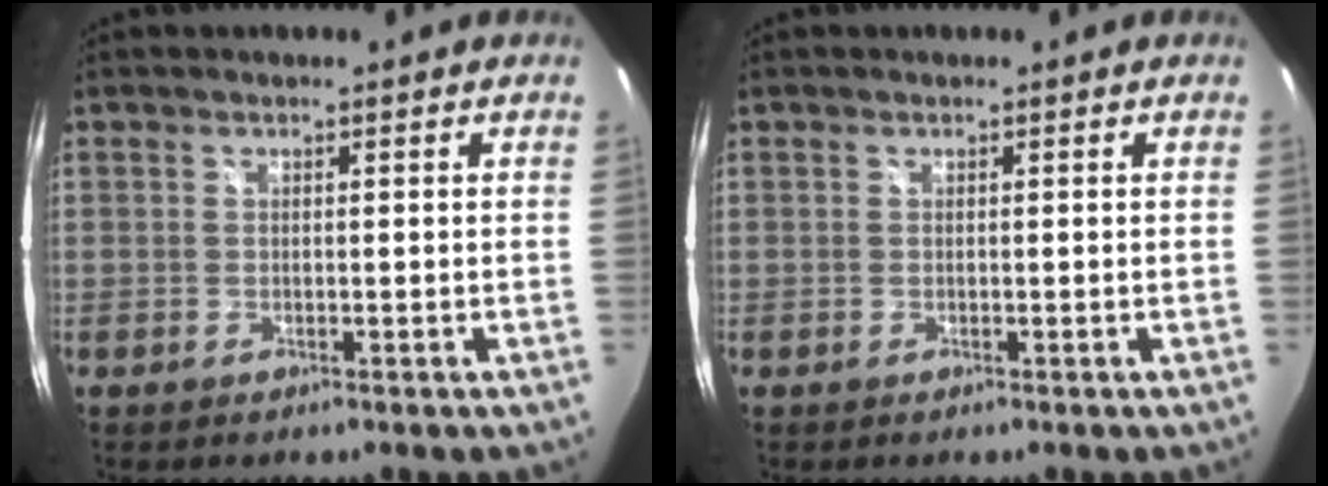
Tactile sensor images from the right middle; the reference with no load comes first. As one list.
[{"total": 0.0}]